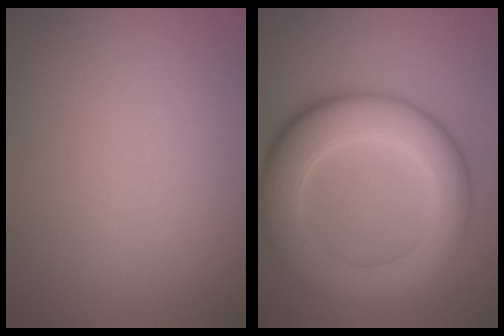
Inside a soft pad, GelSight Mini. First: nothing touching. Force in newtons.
{"total": 8.5, "press": 8.5, "slide": 0.3}